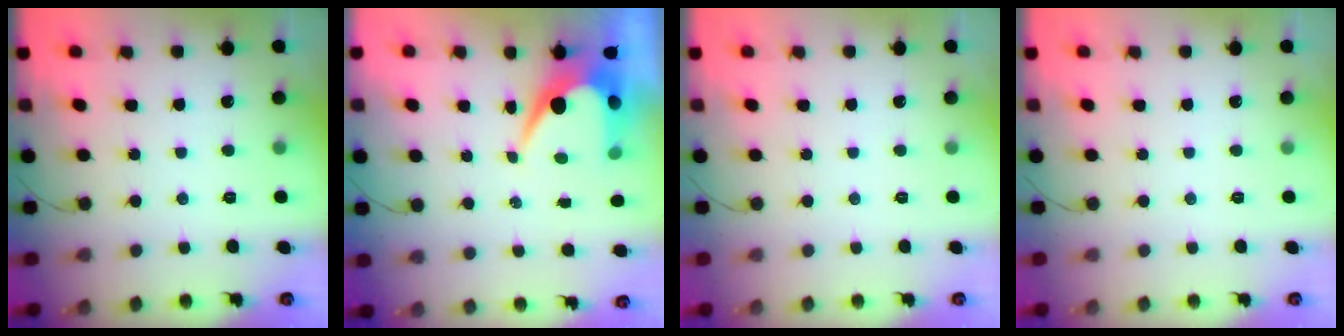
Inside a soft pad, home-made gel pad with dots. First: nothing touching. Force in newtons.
{"total": 9.2, "press": 9.1, "slide": 0.8}
{"total": 0.0}
{"total": 0.0}